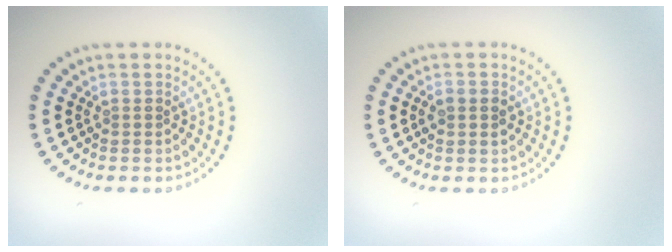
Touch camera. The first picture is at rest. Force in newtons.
{"total": 1.4, "press": 1.4, "slide": 0.0}